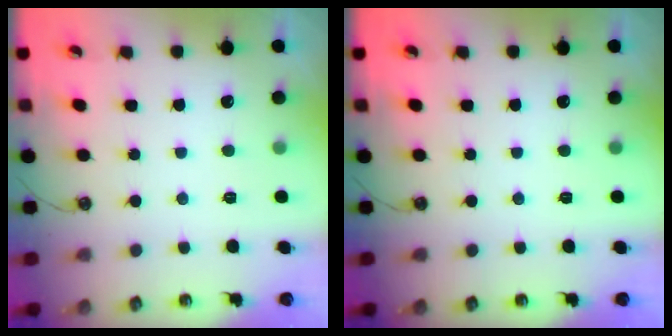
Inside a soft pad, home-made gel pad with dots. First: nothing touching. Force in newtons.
{"total": 0.0}